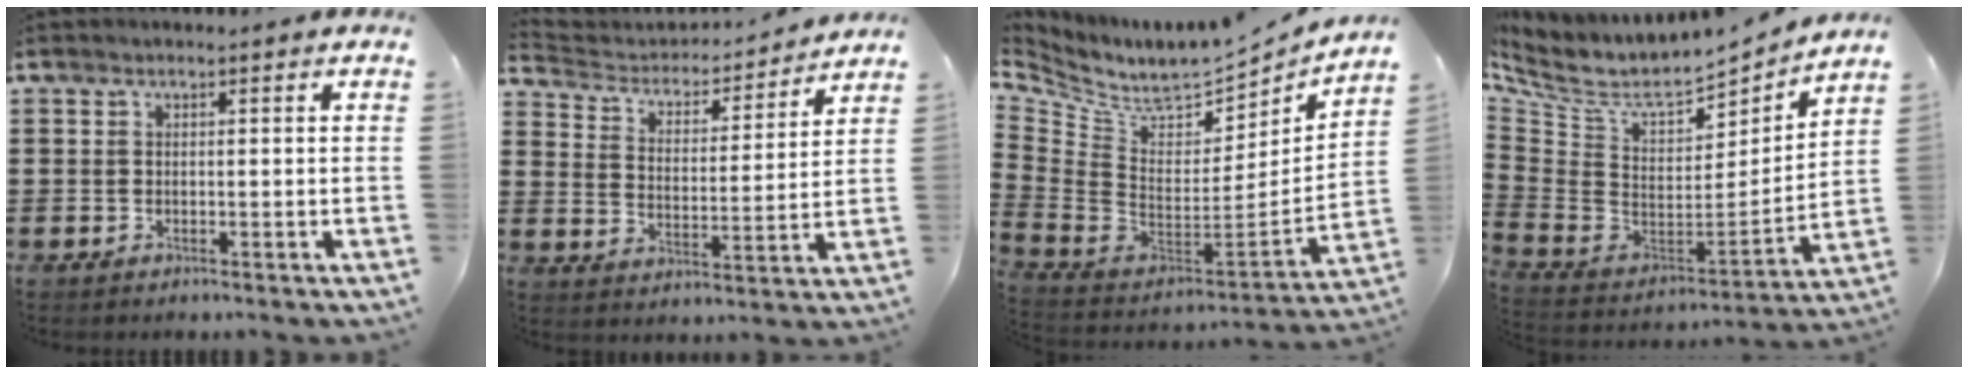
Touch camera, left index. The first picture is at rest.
{"total": 3.2, "force": [3.0, 1.1, 0.3], "torque": [-0.030, -0.025, 0.042]}
{"total": 7.2, "force": [6.3, 2.0, 2.8], "torque": [-0.095, -0.065, 0.109]}
{"total": 7.4, "force": [6.2, 2.3, 3.2], "torque": [-0.098, -0.057, 0.106]}